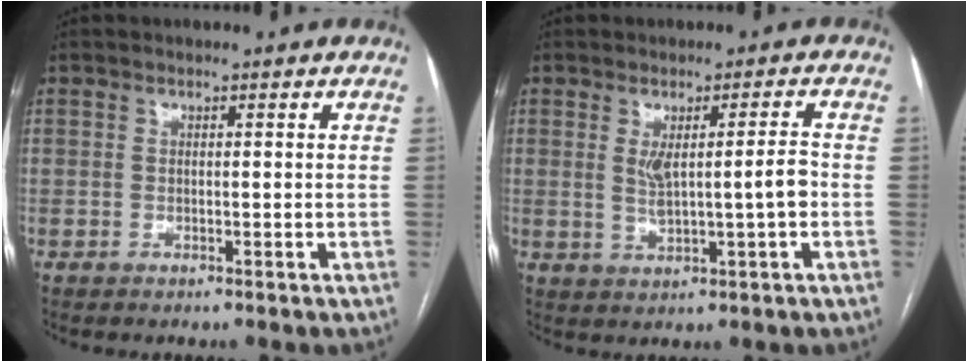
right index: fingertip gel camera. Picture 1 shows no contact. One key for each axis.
{"total": 5.1, "fx": 0.0, "fy": 0.7, "fz": 5.1, "tx": -0.082, "ty": 0.005, "tz": 0.007}